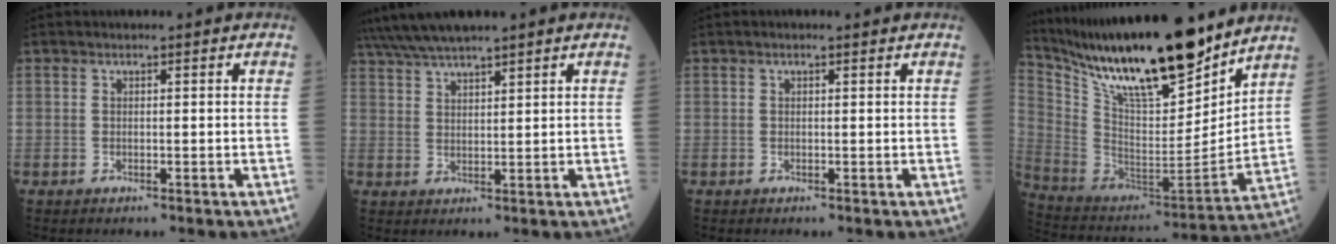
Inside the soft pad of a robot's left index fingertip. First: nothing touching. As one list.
[{"total": 7.4, "force": [6.5, 0.0, 3.6], "torque": [-0.073, 0.033, 0.120]}, {"total": 0.7, "force": [0.5, 0.2, 0.5], "torque": [-0.014, 0.006, 0.005]}, {"total": 24.5, "force": [19.8, 4.0, 14.0], "torque": [-0.259, -0.021, 0.346]}]